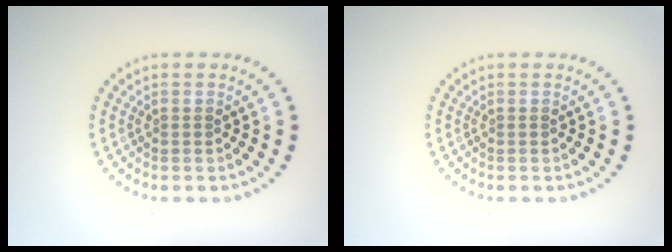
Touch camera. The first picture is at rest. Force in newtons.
{"total": 0.0}